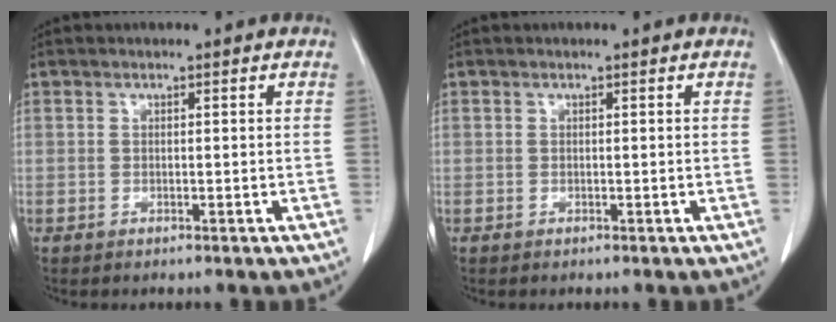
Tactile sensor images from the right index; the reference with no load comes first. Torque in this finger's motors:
{"motor_torque": [-0.03, 0.03, 0.00, 0.00]}